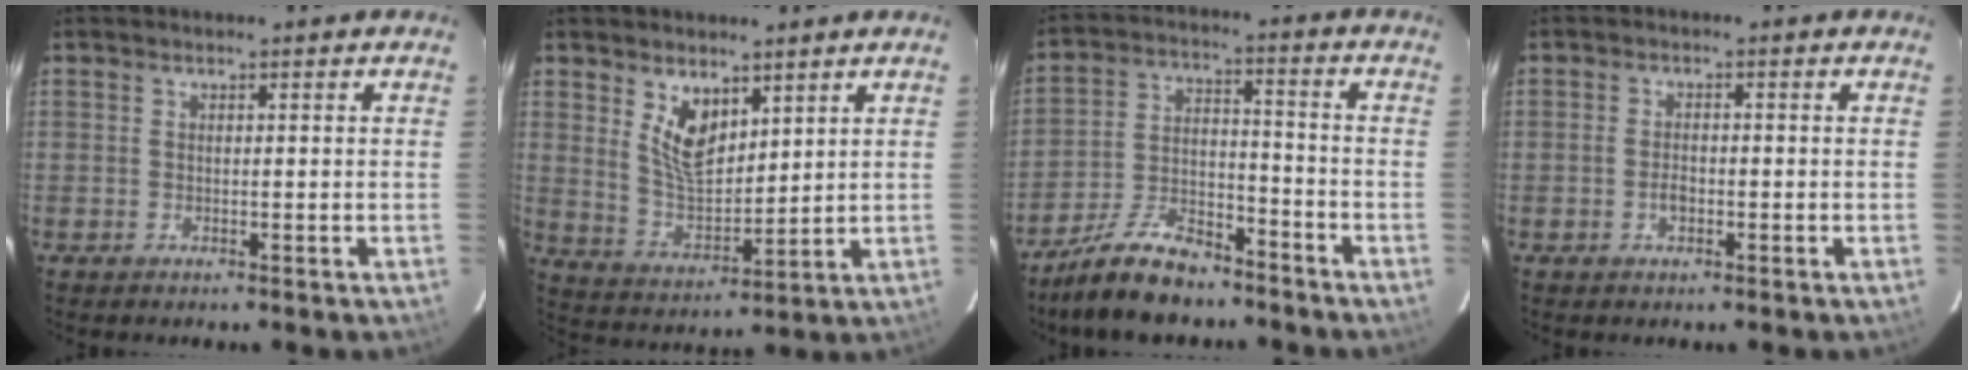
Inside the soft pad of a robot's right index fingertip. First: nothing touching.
{"total": 8.2, "force": [4.5, 4.3, 5.4], "torque": [-0.094, 0.000, 0.097]}
{"total": 13.0, "force": [-10.4, 4.5, 6.3], "torque": [-0.139, 0.006, -0.187]}
{"total": 2.1, "force": [-0.8, 1.3, 1.5], "torque": [-0.030, 0.004, -0.015]}